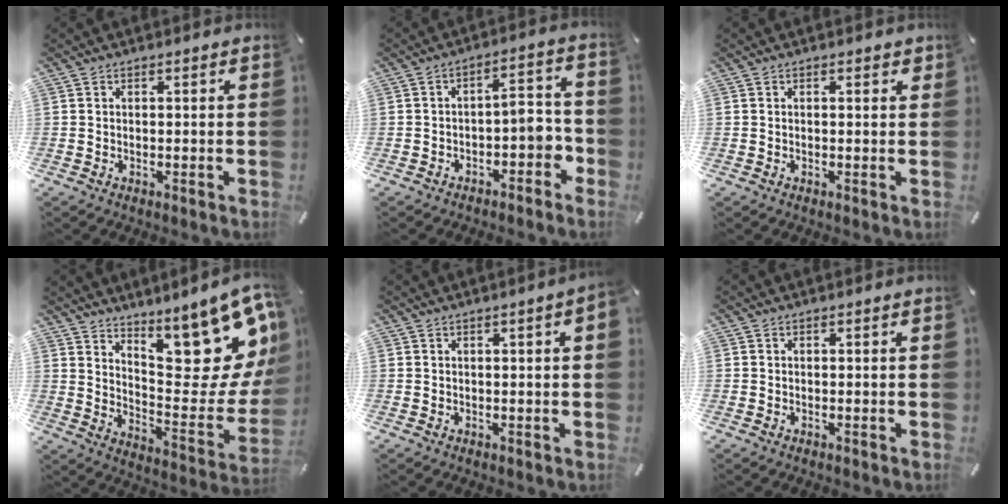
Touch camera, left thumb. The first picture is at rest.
{"total": 6.7, "force": [-2.6, 4.0, 4.7], "torque": [-0.055, 0.006, -0.051]}
{"total": 0.8, "force": [0.2, 0.3, 0.7], "torque": [-0.007, 0.000, 0.000]}
{"total": 20.5, "force": [13.7, 6.9, 13.6], "torque": [-0.158, -0.124, 0.224]}
{"total": 2.2, "force": [0.4, 0.0, 2.1], "torque": [-0.038, -0.002, 0.007]}
{"total": 0.0}